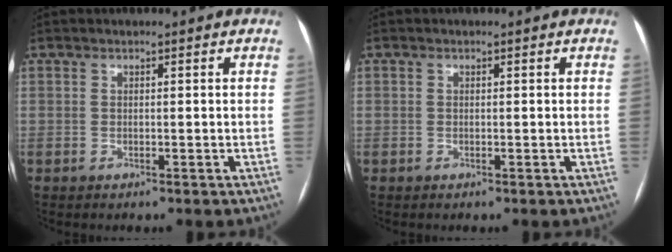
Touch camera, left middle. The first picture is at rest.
{"total": 0.0}